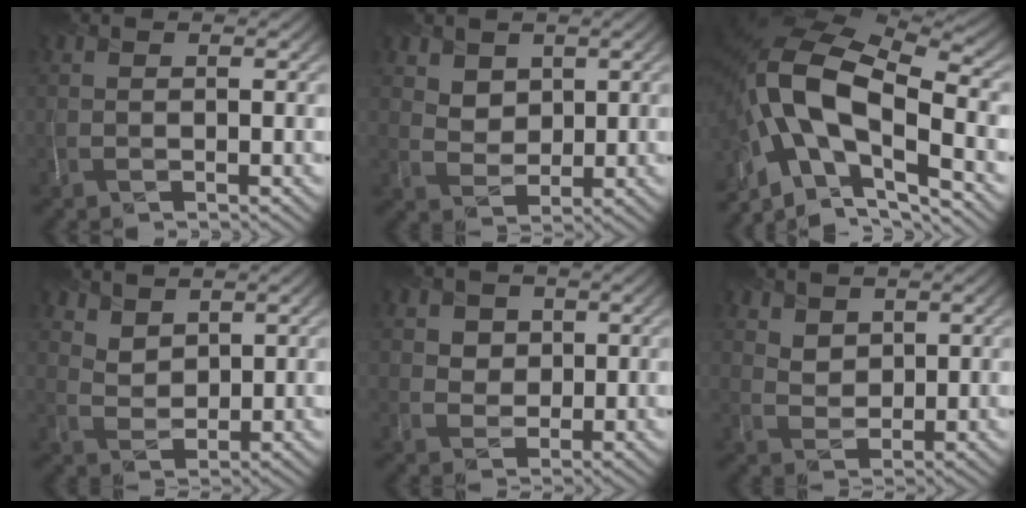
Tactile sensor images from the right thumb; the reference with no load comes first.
{"total": 3.6, "force": [2.3, 2.7, 0.7], "torque": [-0.030, -0.019, 0.054]}
{"total": 16.0, "force": [-4.2, 8.2, 13.1], "torque": [-0.271, -0.009, -0.071]}
{"total": 3.9, "force": [3.2, 2.1, 0.9], "torque": [-0.026, -0.016, 0.083]}
{"total": 3.1, "force": [1.4, 2.8, 0.3], "torque": [-0.016, -0.015, 0.033]}
{"total": 3.0, "force": [2.2, 2.1, 0.5], "torque": [-0.017, -0.007, 0.049]}